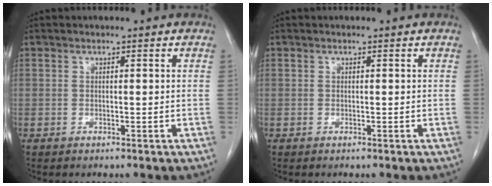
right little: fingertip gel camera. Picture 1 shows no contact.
{"total": 0.0}